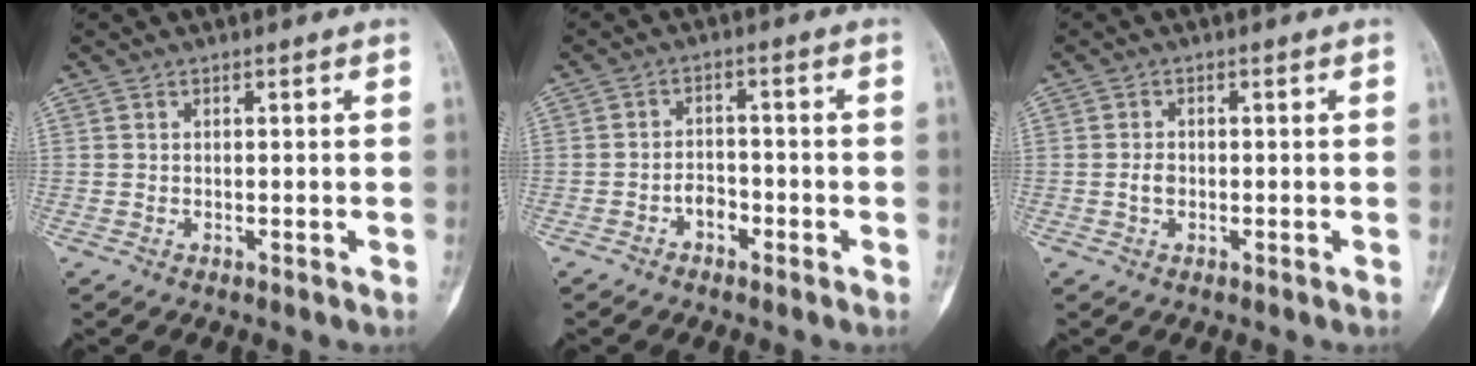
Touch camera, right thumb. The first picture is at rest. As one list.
[{"total": 3.2, "force": [-1.8, 2.2, 1.6], "torque": [-0.013, 0.017, -0.033]}, {"total": 1.7, "force": [-0.3, 1.2, 1.2], "torque": [-0.021, 0.004, -0.008]}]